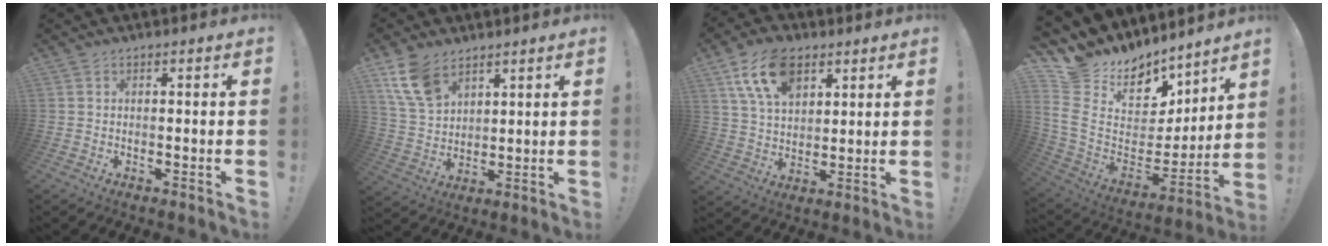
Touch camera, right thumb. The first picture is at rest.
{"total": 11.3, "force": [7.1, 6.6, 5.7], "torque": [-0.116, -0.031, 0.141]}
{"total": 14.2, "force": [7.6, 8.4, 8.5], "torque": [-0.154, -0.015, 0.145]}
{"total": 12.4, "force": [8.5, 8.4, 3.6], "torque": [-0.058, -0.103, 0.180]}